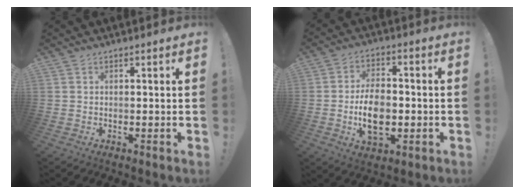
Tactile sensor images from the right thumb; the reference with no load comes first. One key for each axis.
{"total": 12.1, "fx": -2.0, "fy": 7.9, "fz": 9.0, "tx": -0.154, "ty": 0.001, "tz": -0.037}